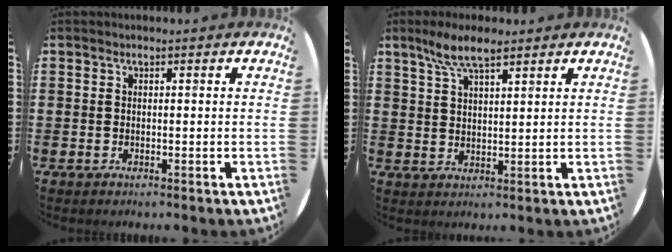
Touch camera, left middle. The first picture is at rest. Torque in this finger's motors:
{"motor_torque": [0.38, -0.04, 0.14, 0.08]}